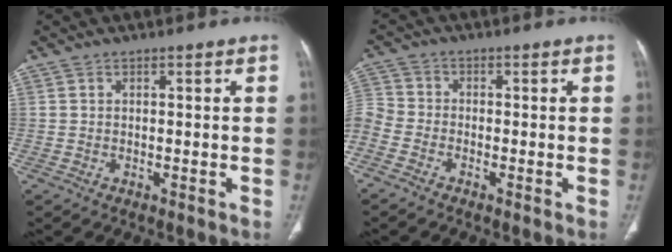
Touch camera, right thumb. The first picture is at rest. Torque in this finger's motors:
{"motor_torque": [2.18, 2.83, 0.34, -0.25, 0.09]}